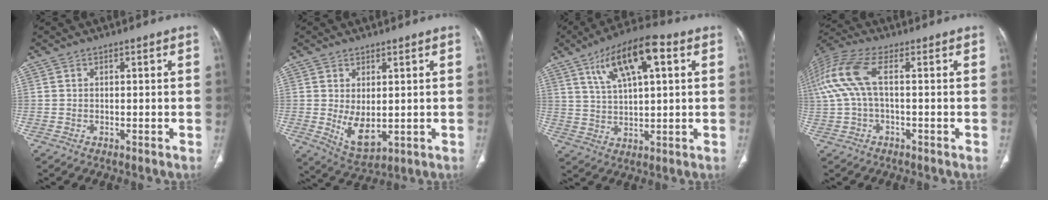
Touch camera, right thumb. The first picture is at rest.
{"total": 6.7, "force": [-0.2, 3.5, 5.7], "torque": [-0.091, -0.018, 0.017]}
{"total": 13.9, "force": [5.7, 5.0, 11.6], "torque": [-0.192, 0.003, 0.096]}
{"total": 11.3, "force": [1.2, 4.5, 10.3], "torque": [-0.267, 0.034, 0.023]}